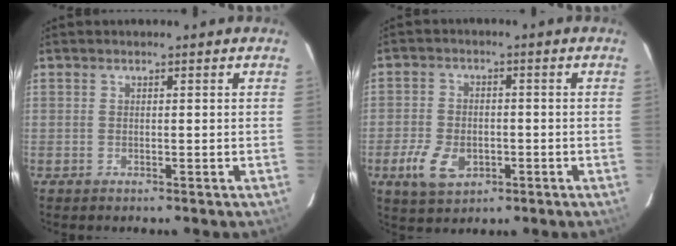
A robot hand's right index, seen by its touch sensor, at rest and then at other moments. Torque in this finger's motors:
{"motor_torque": [0.61, -0.52, 0.15, 0.04]}